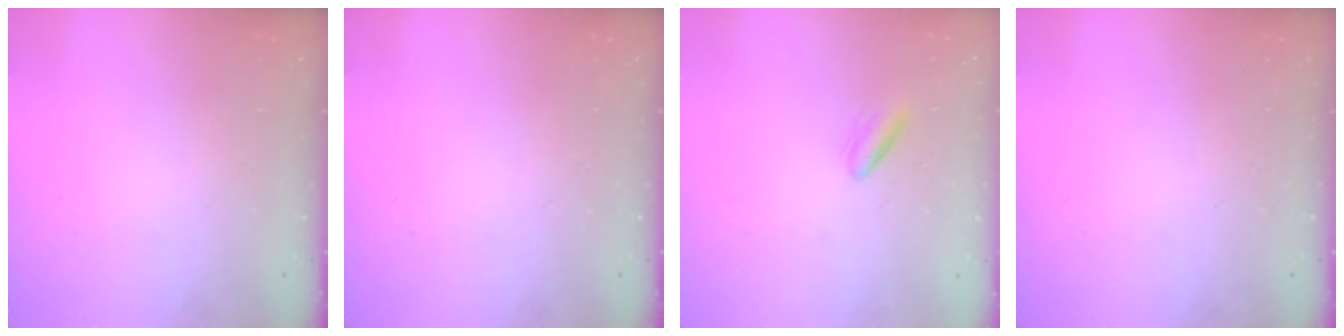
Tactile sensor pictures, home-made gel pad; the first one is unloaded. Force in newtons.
{"total": 0.0}
{"total": 1.5, "press": 1.4, "slide": 0.7}
{"total": 0.0}